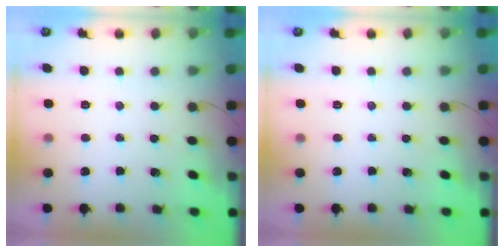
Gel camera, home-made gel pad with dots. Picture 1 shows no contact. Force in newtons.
{"total": 0.0}